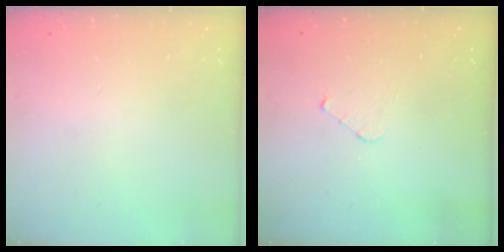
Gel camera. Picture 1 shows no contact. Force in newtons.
{"total": 3.1, "press": 3.1, "slide": 0.3}